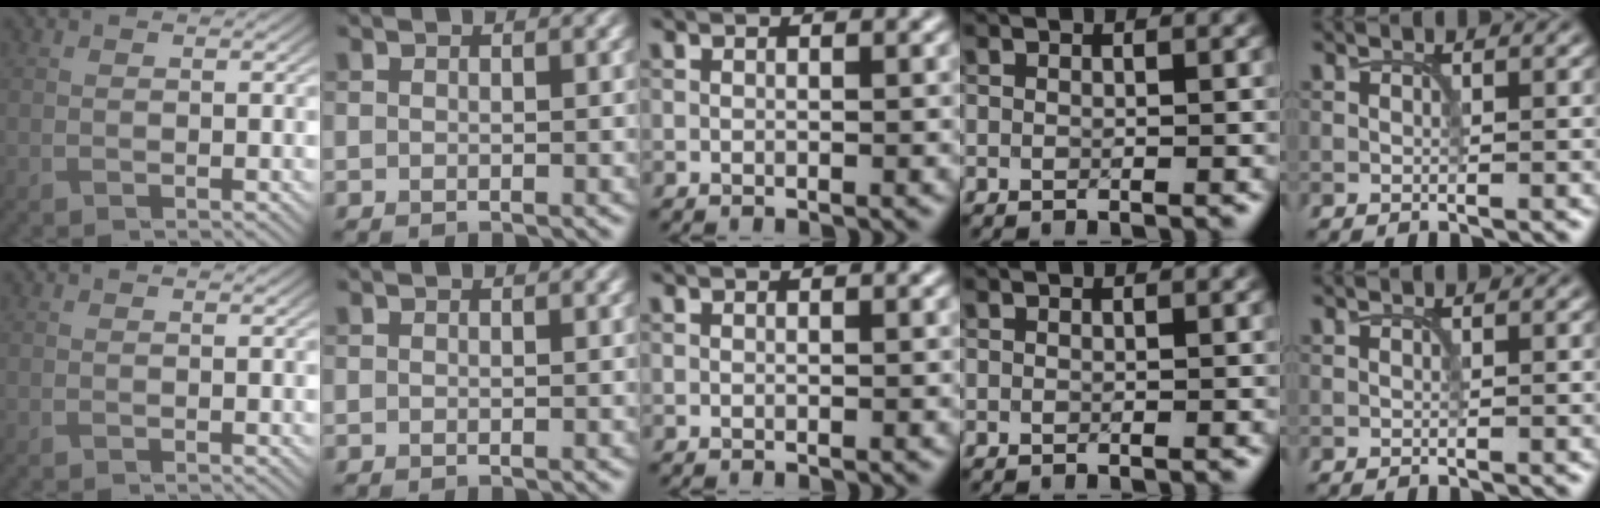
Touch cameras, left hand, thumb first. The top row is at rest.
{}